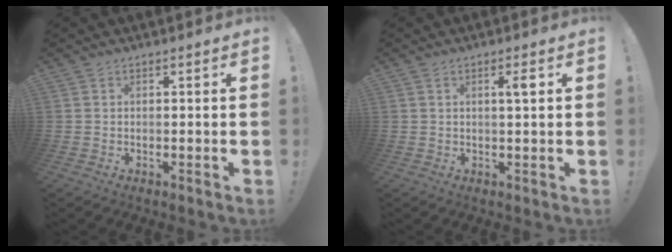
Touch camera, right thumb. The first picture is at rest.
{"total": 2.7, "force": [0.7, 0.0, 2.6], "torque": [-0.036, -0.004, 0.004]}